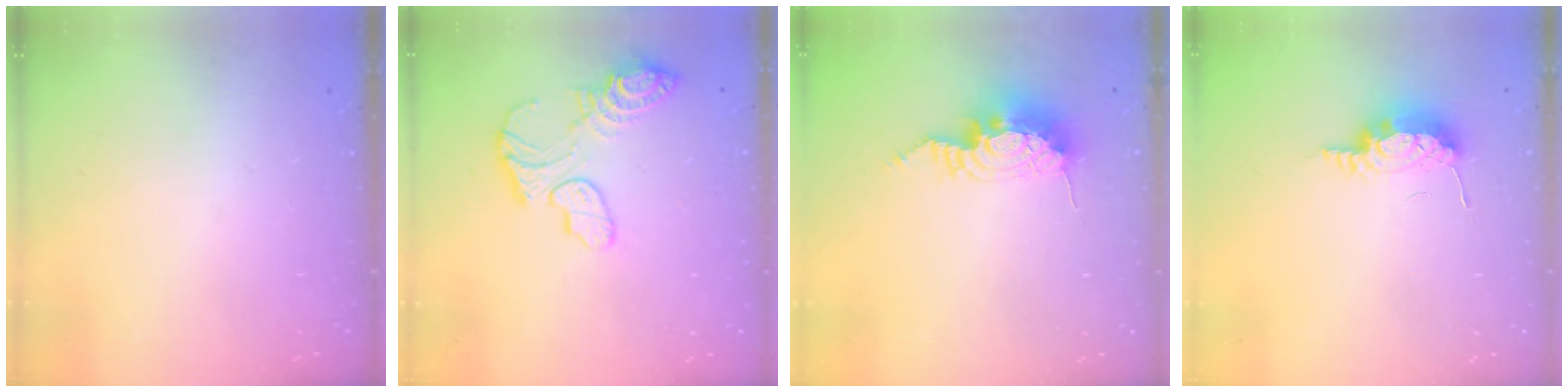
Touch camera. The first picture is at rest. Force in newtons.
{"total": 12.7, "press": 12.6, "slide": 1.2}
{"total": 12.2, "press": 12.1, "slide": 1.2}
{"total": 7.7, "press": 7.4, "slide": 1.8}